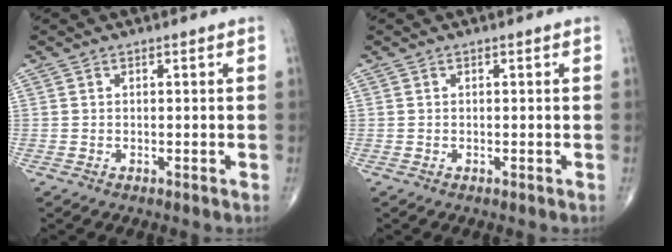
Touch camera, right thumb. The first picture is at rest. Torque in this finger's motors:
{"motor_torque": [-0.22, 0.02, -0.06, 0.06, 0.00]}